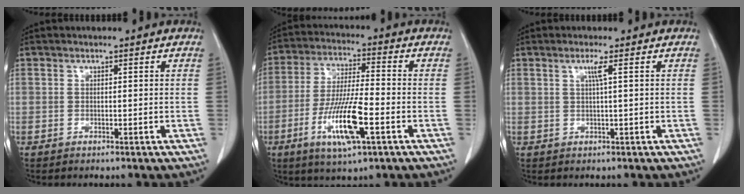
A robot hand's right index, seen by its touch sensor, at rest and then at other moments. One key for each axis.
{"total": 12.1, "fx": -4.5, "fy": 1.6, "fz": 11.1, "tx": -0.216, "ty": -0.015, "tz": -0.080}
{"total": 1.8, "fx": 0.6, "fy": -0.5, "fz": 1.6, "tx": -0.034, "ty": 0.000, "tz": 0.013}